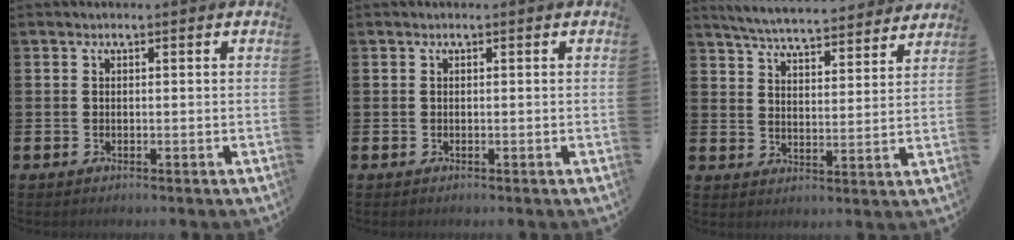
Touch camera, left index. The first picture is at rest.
{"total": 0.0}
{"total": 6.0, "force": [5.9, 0.4, 1.0], "torque": [-0.036, -0.045, 0.102]}